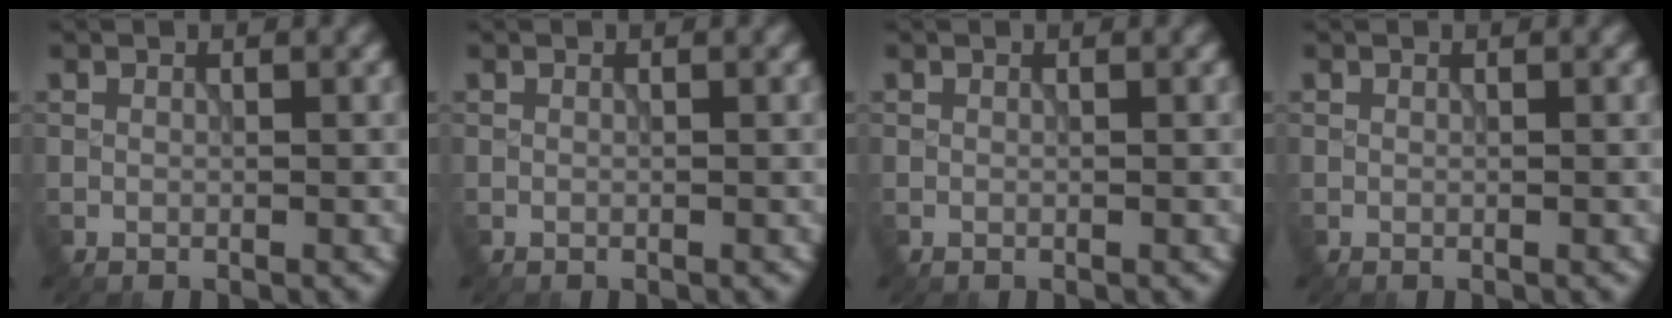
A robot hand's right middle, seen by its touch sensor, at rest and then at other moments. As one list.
[{"total": 0.0}, {"total": 0.0}, {"total": 0.0}]